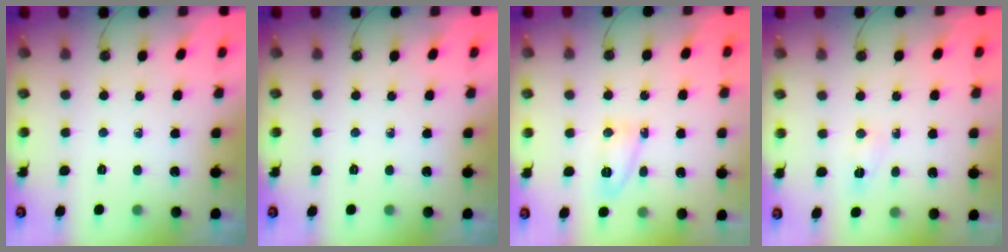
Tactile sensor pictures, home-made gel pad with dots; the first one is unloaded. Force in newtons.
{"total": 0.0}
{"total": 6.3, "press": 6.3, "slide": 0.5}
{"total": 2.7, "press": 2.4, "slide": 1.1}